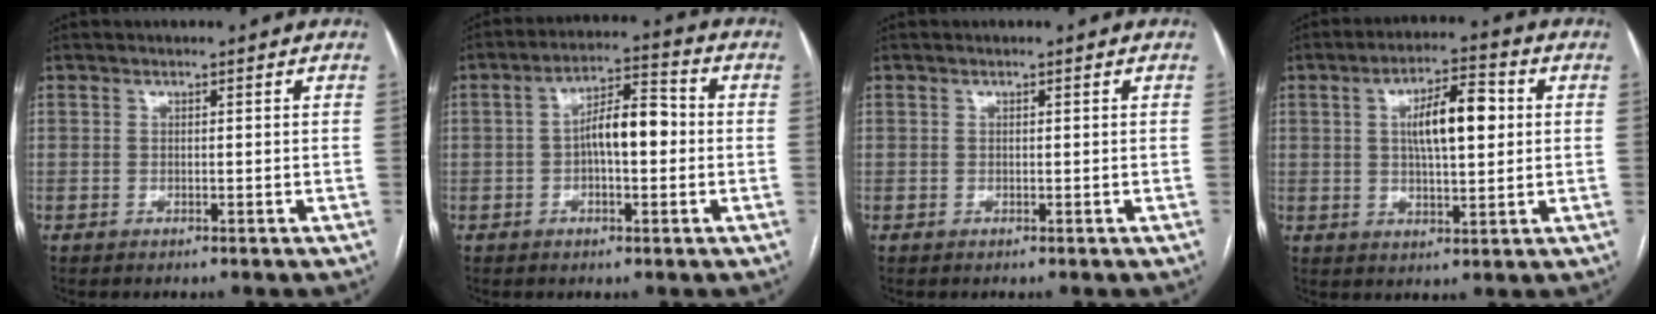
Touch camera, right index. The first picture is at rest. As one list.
[{"total": 7.8, "force": [-0.4, 2.7, 7.3], "torque": [-0.129, 0.027, -0.009]}, {"total": 0.0}, {"total": 9.4, "force": [1.8, 2.8, 8.8], "torque": [-0.152, 0.018, 0.029]}]